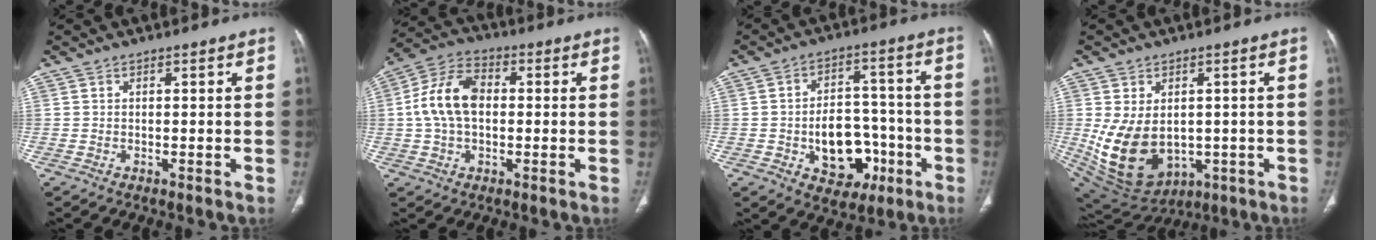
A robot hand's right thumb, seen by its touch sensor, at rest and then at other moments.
{"total": 11.6, "force": [0.5, 7.6, 8.8], "torque": [-0.169, 0.027, 0.004]}
{"total": 13.1, "force": [-4.0, 9.3, 8.3], "torque": [-0.080, 0.041, -0.045]}
{"total": 14.6, "force": [-1.1, 10.4, 10.2], "torque": [-0.172, -0.009, 0.020]}